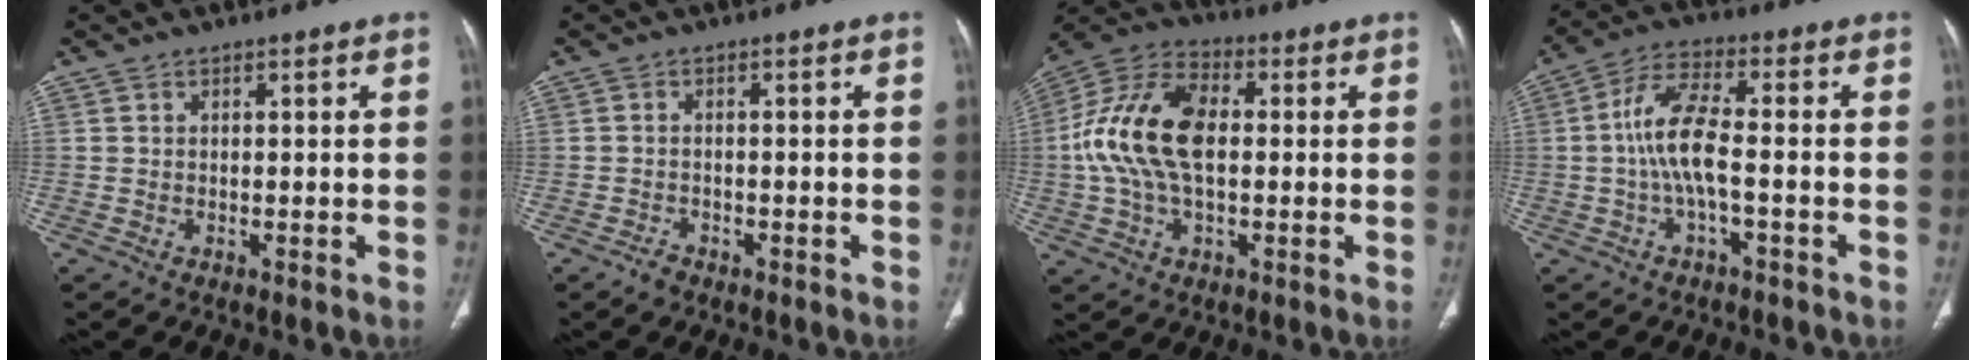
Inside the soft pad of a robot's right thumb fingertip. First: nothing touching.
{"total": 1.7, "force": [-1.3, 1.0, 0.5], "torque": [-0.011, 0.005, -0.020]}
{"total": 16.1, "force": [0.6, 9.3, 13.1], "torque": [-0.262, 0.029, 0.004]}
{"total": 9.0, "force": [-1.2, 2.9, 8.4], "torque": [-0.186, 0.028, -0.027]}